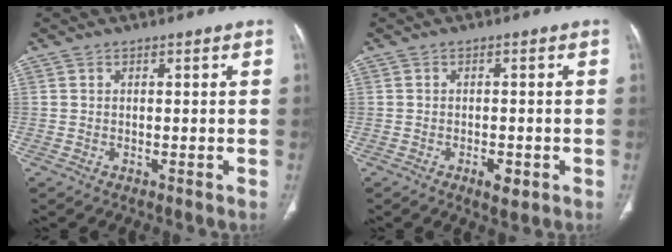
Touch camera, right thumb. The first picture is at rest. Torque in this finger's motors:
{"motor_torque": [0.18, 0.42, -0.16, 0.13, 0.03]}